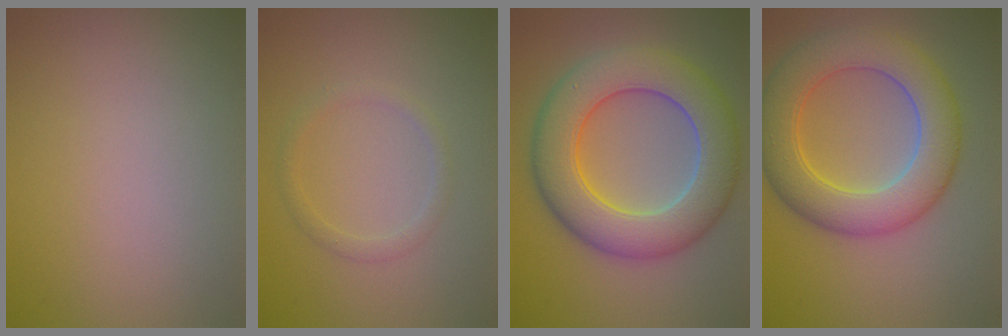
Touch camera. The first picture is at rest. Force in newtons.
{"total": 1.3, "press": 1.3, "slide": 0.1}
{"total": 9.6, "press": 9.5, "slide": 0.7}
{"total": 7.9, "press": 7.9, "slide": 0.2}